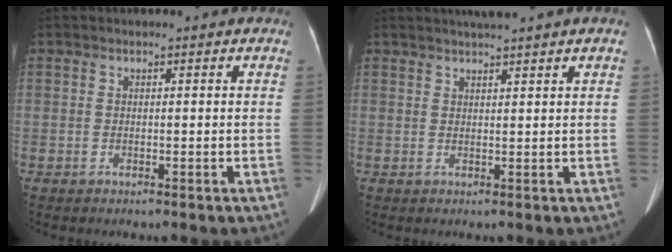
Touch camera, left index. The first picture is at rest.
{"total": 3.7, "force": [3.0, -0.6, 2.1], "torque": [-0.030, 0.018, 0.047]}